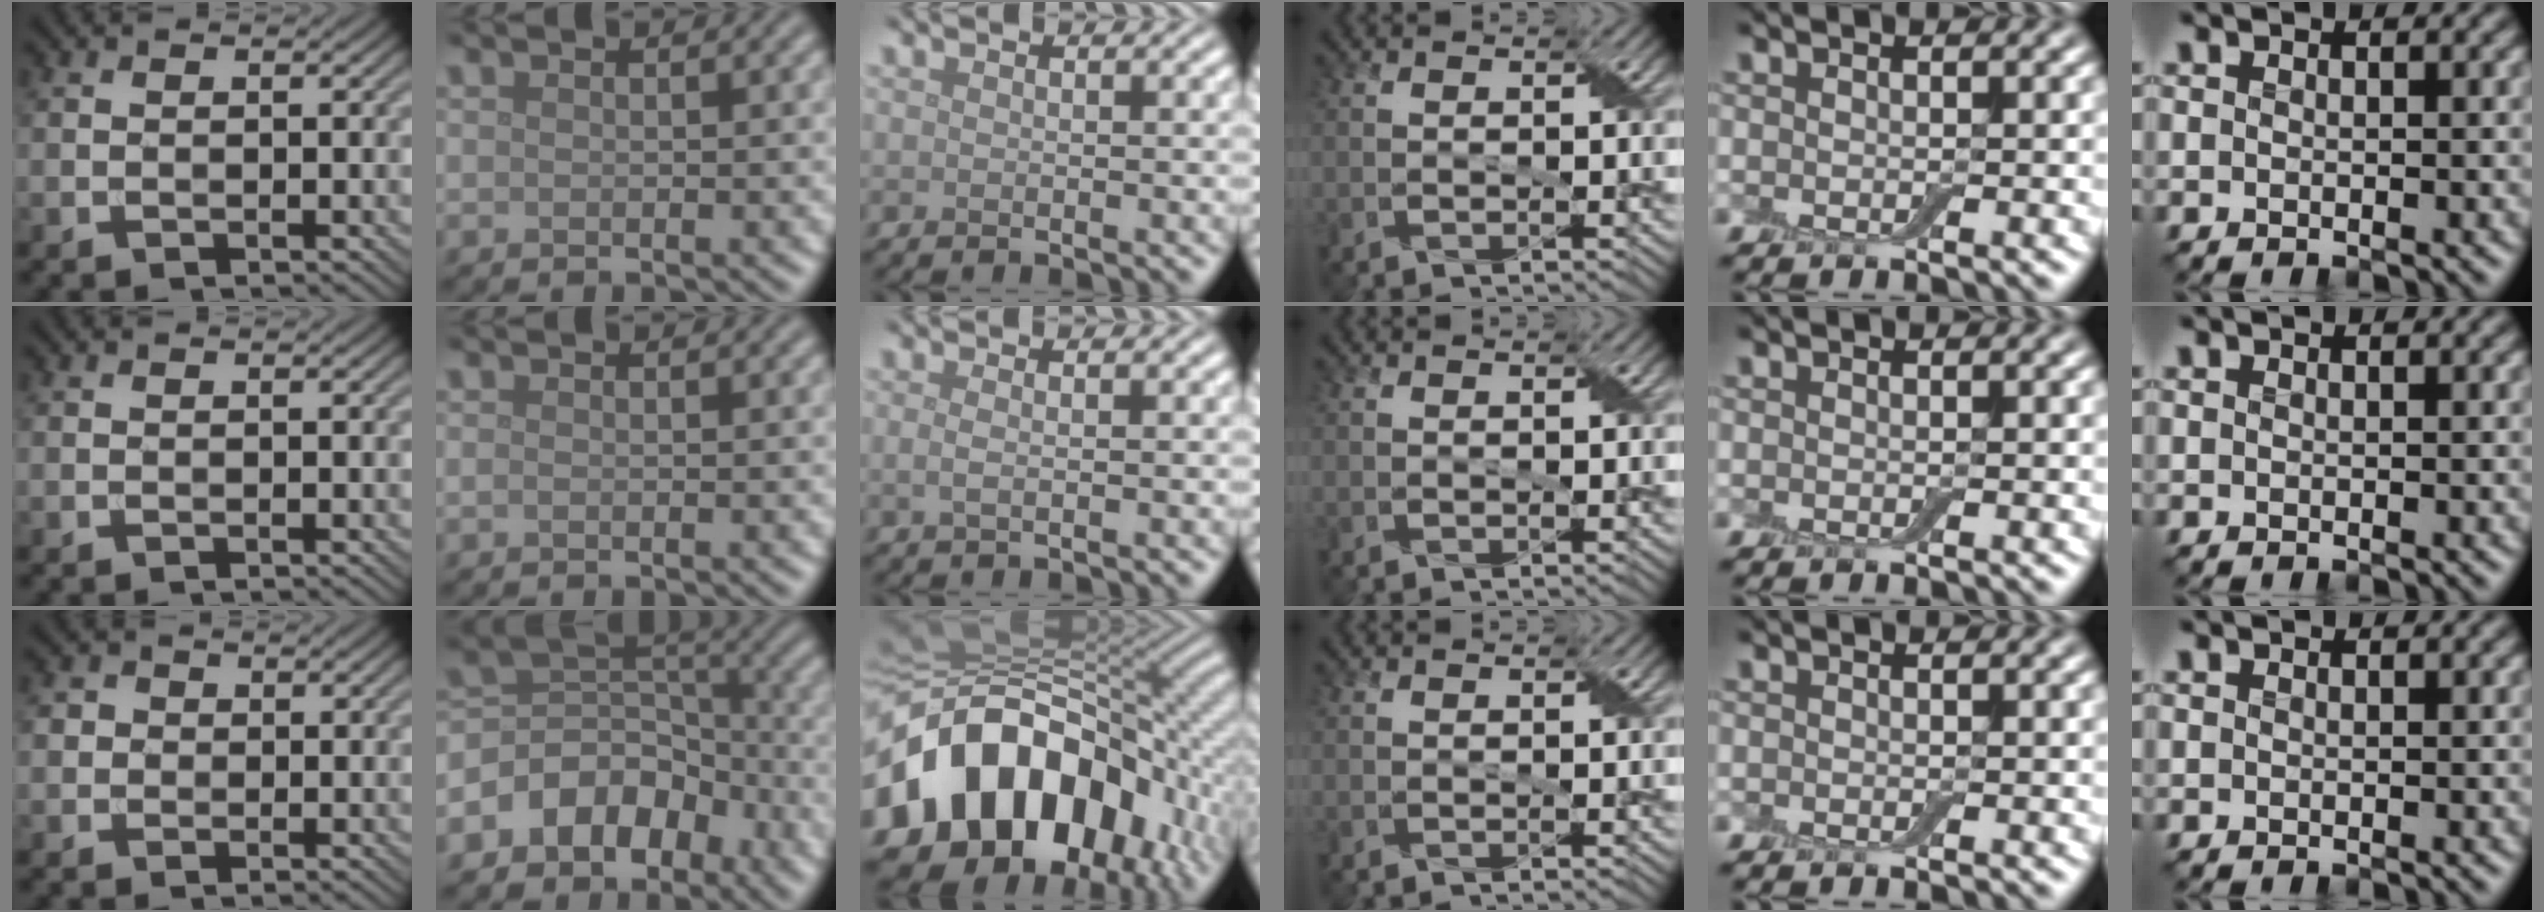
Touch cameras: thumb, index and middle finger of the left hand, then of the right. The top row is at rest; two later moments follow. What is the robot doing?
{"motion": "fold", "object": "cloth"}